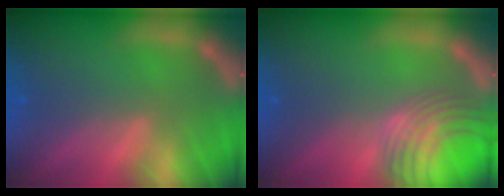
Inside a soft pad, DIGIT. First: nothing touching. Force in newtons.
{"total": 8.5}